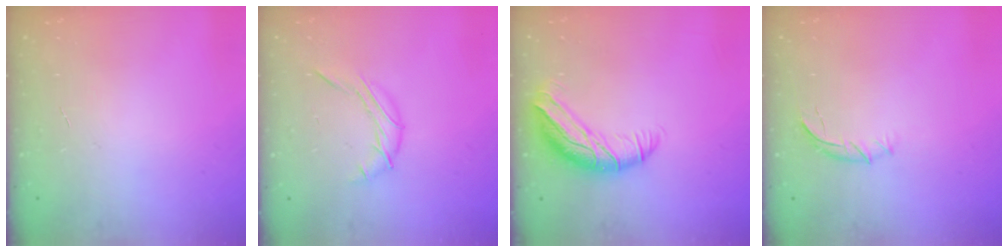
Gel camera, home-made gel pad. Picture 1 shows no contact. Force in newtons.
{"total": 6.9, "press": 6.9, "slide": 0.5}
{"total": 10.8, "press": 10.5, "slide": 2.6}
{"total": 7.2, "press": 7.1, "slide": 1.1}